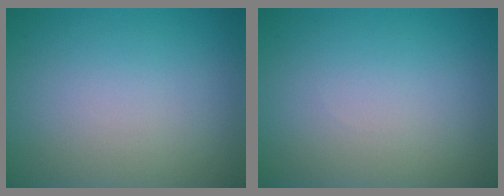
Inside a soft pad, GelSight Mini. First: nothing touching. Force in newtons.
{"total": 0.0}